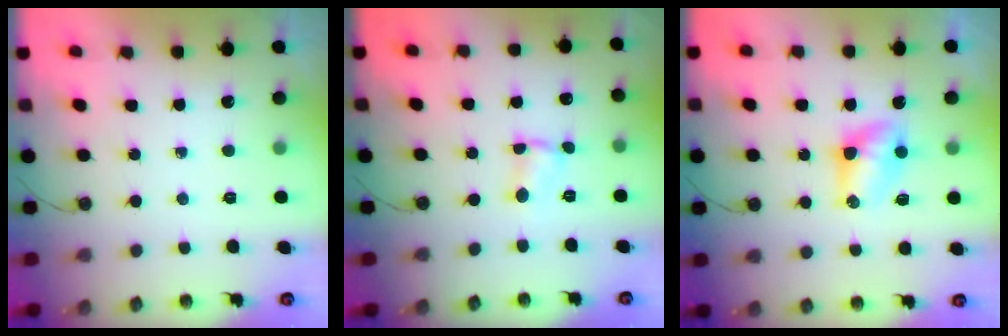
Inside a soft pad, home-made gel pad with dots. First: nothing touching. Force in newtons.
{"total": 2.1, "press": 2.1, "slide": 0.3}
{"total": 7.8, "press": 6.6, "slide": 4.2}